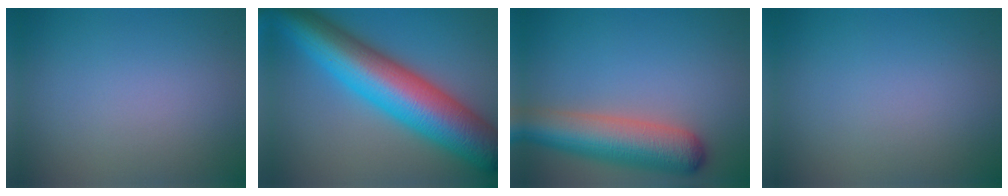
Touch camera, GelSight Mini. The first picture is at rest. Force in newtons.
{"total": 13.4, "press": 13.4, "slide": 0.2}
{"total": 7.7, "press": 7.7, "slide": 0.4}
{"total": 0.0}